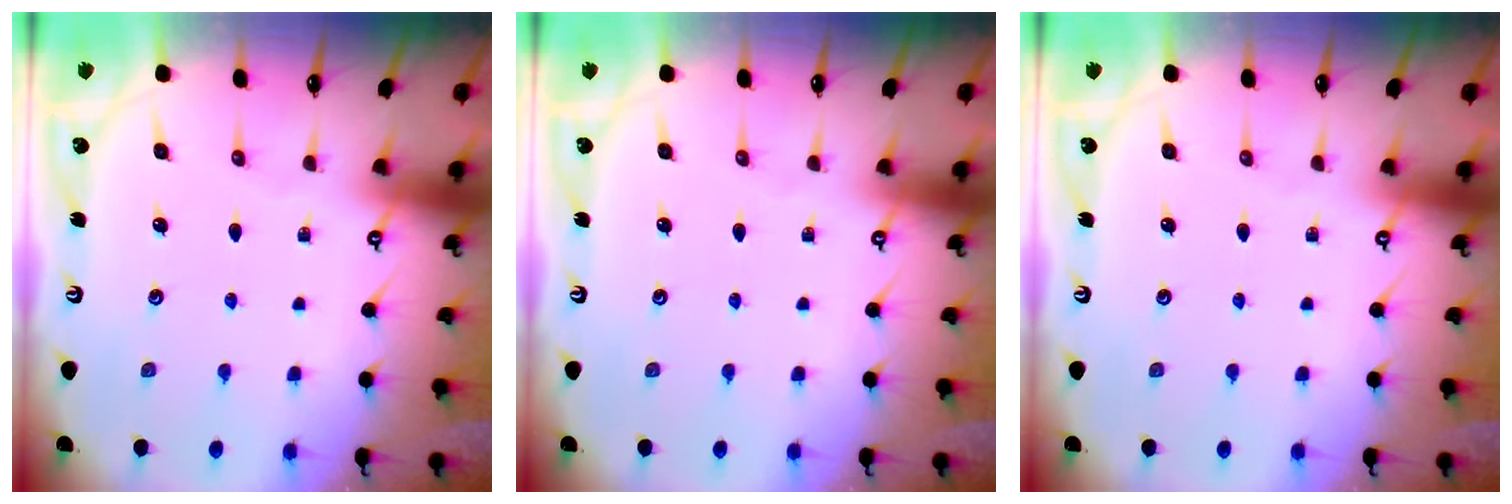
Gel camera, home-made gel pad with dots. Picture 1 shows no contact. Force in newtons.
{"total": 0.0}
{"total": 0.0}